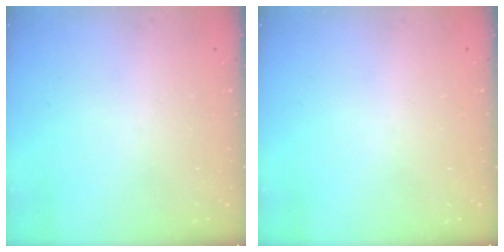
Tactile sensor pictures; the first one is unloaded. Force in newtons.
{"total": 0.0}